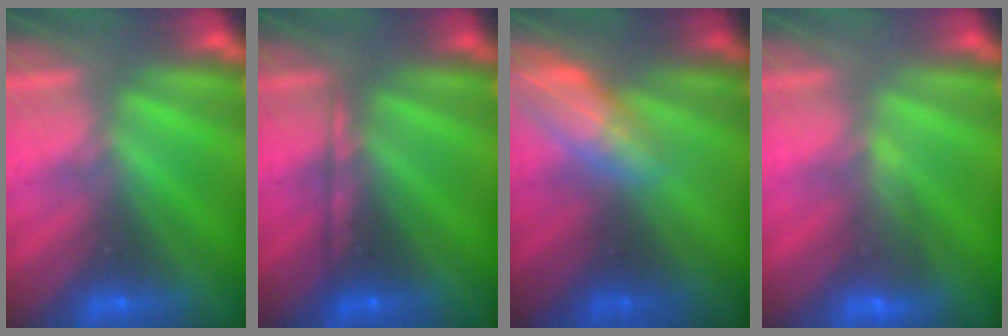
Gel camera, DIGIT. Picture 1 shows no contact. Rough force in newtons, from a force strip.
{"total": 2.1}
{"total": 2.6}
{"total": 4.6}